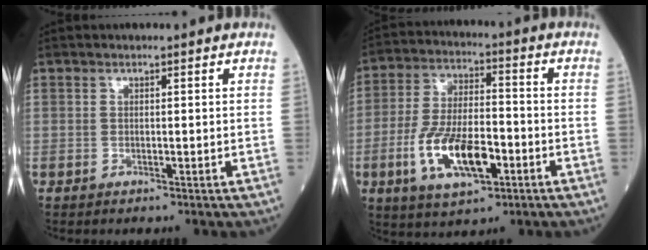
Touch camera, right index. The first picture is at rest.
{"total": 13.6, "force": [-4.9, 5.1, 11.6], "torque": [-0.237, 0.000, -0.085]}